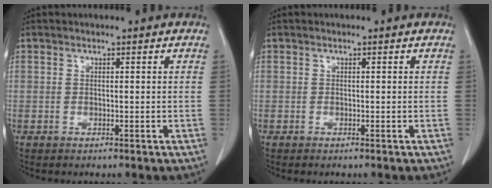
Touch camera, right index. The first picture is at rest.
{"total": 0.0}